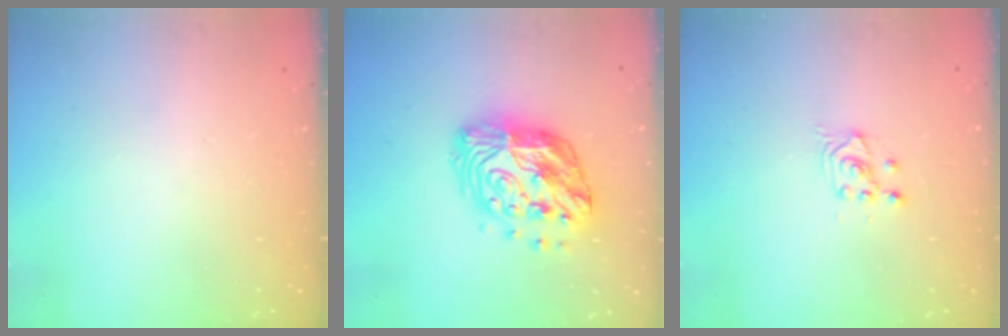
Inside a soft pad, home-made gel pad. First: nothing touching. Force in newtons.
{"total": 15.8, "press": 15.7, "slide": 1.3}
{"total": 2.6, "press": 2.6, "slide": 0.1}